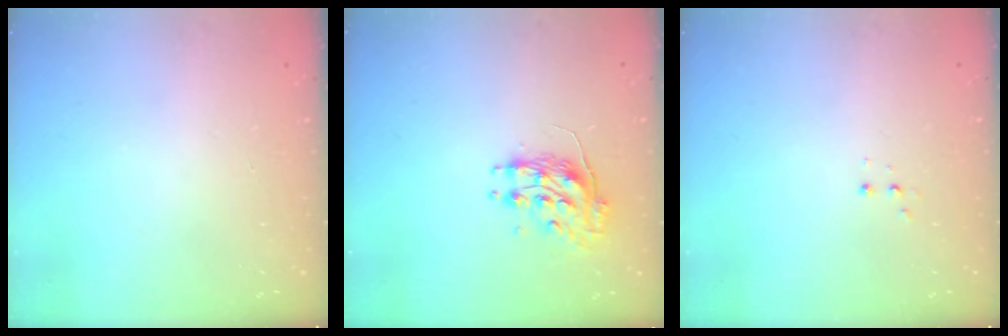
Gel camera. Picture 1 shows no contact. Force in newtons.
{"total": 8.8, "press": 8.8, "slide": 0.0}
{"total": 2.8, "press": 2.8, "slide": 0.5}